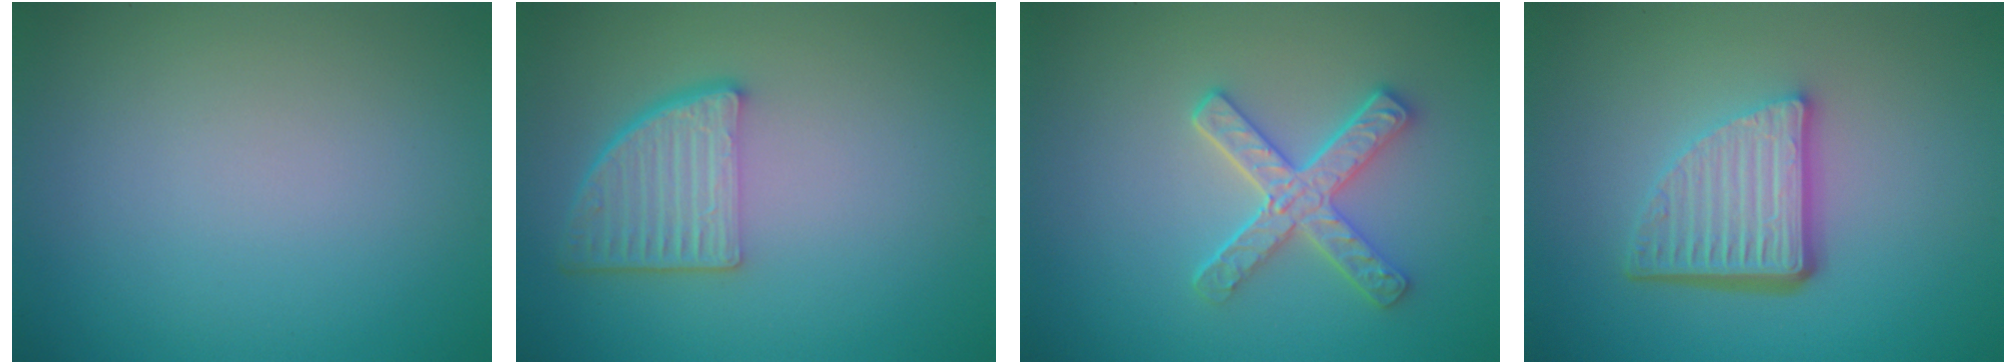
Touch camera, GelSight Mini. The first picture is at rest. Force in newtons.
{"total": 4.5, "press": 3.3, "slide": 3.1}
{"total": 3.7, "press": 3.2, "slide": 1.8}
{"total": 5.7, "press": 3.8, "slide": 4.2}